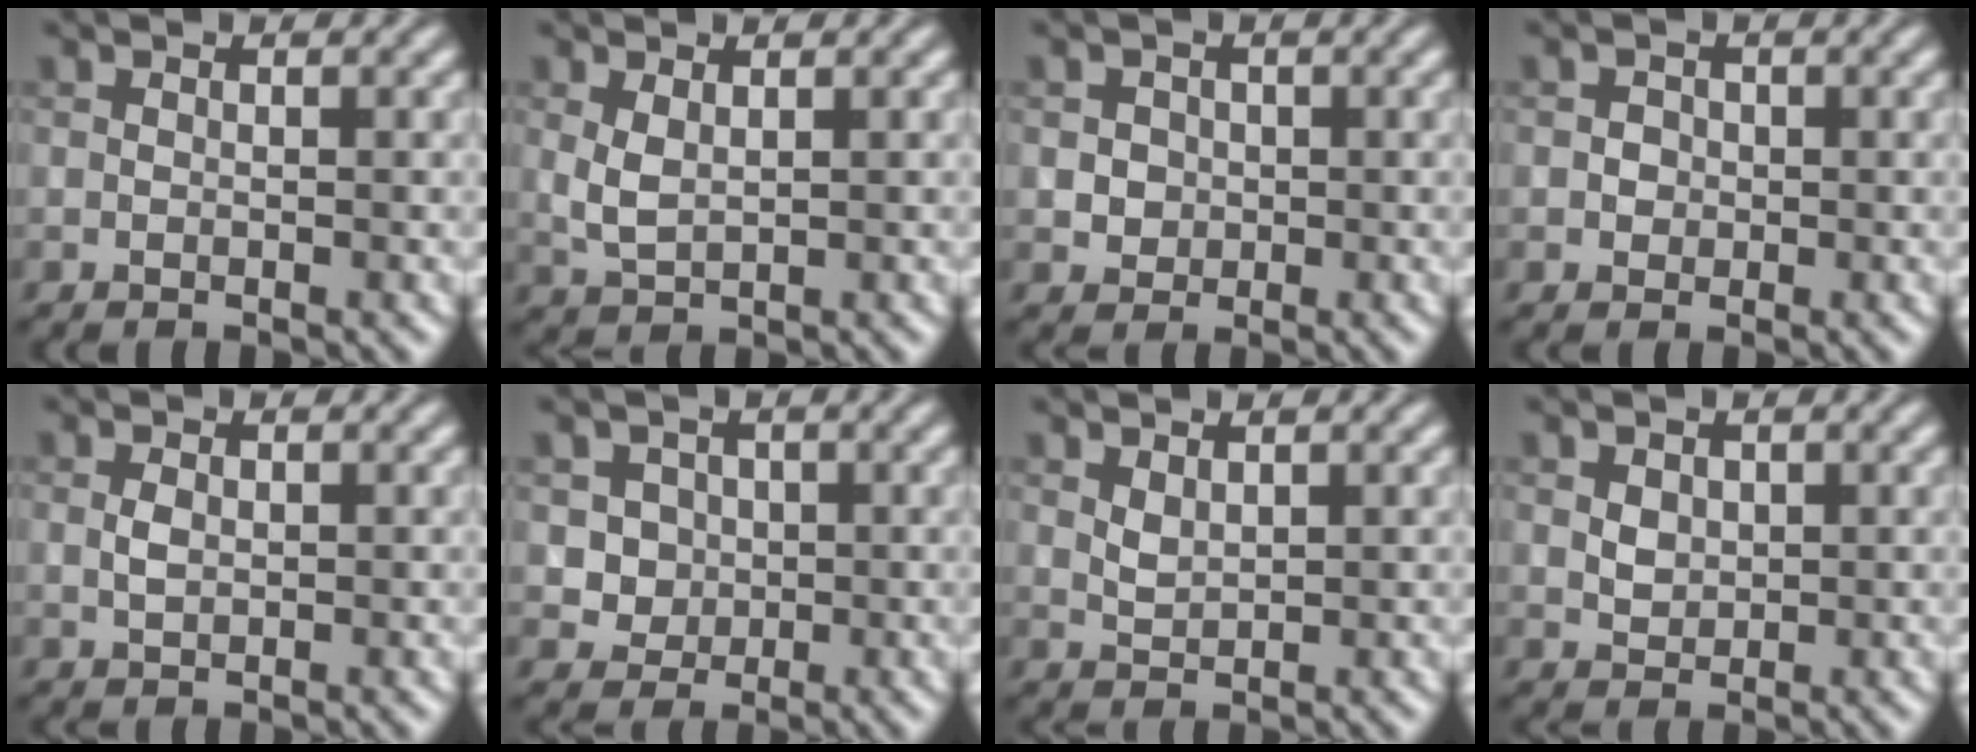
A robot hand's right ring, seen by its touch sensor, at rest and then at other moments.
{"total": 1.9, "force": [0.6, 0.9, 1.6], "torque": [-0.041, -0.001, 0.017]}
{"total": 2.1, "force": [0.3, 2.0, 0.8], "torque": [-0.003, 0.006, 0.010]}
{"total": 1.1, "force": [0.1, 1.1, 0.3], "torque": [0.006, 0.002, -0.003]}
{"total": 1.1, "force": [0.1, 0.7, 0.8], "torque": [-0.020, 0.000, 0.002]}
{"total": 2.8, "force": [0.6, 2.6, 0.9], "torque": [-0.008, 0.001, 0.022]}
{"total": 1.2, "force": [0.8, 0.5, 0.7], "torque": [-0.019, 0.000, 0.021]}
{"total": 1.5, "force": [0.5, 1.2, 0.8], "torque": [-0.014, 0.001, 0.008]}